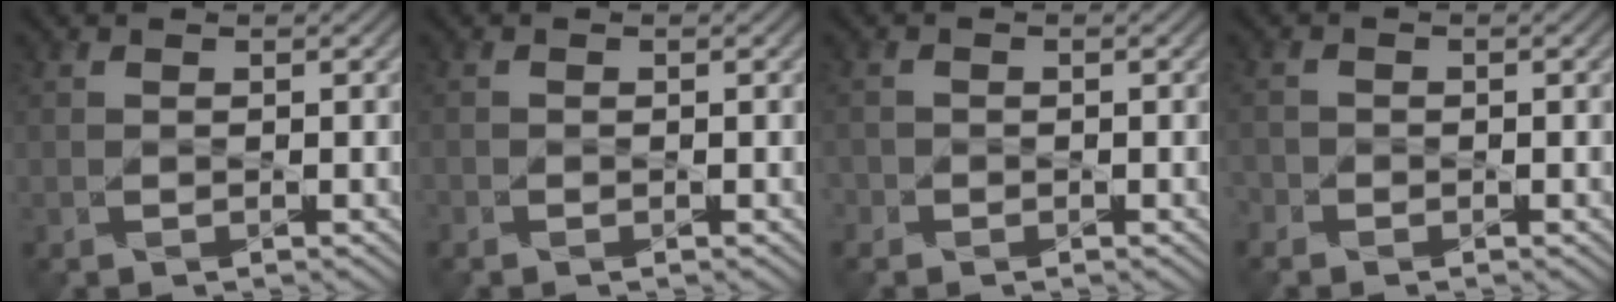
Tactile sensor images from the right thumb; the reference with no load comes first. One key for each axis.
{"total": 0.6, "fx": -0.6, "fy": 0.3, "fz": 0.0, "tx": -0.002, "ty": -0.004, "tz": -0.012}
{"total": 1.2, "fx": -0.8, "fy": 0.9, "fz": 0.0, "tx": 0.003, "ty": -0.003, "tz": -0.020}
{"total": 1.5, "fx": -1.2, "fy": 0.8, "fz": 0.2, "tx": -0.008, "ty": -0.005, "tz": -0.032}